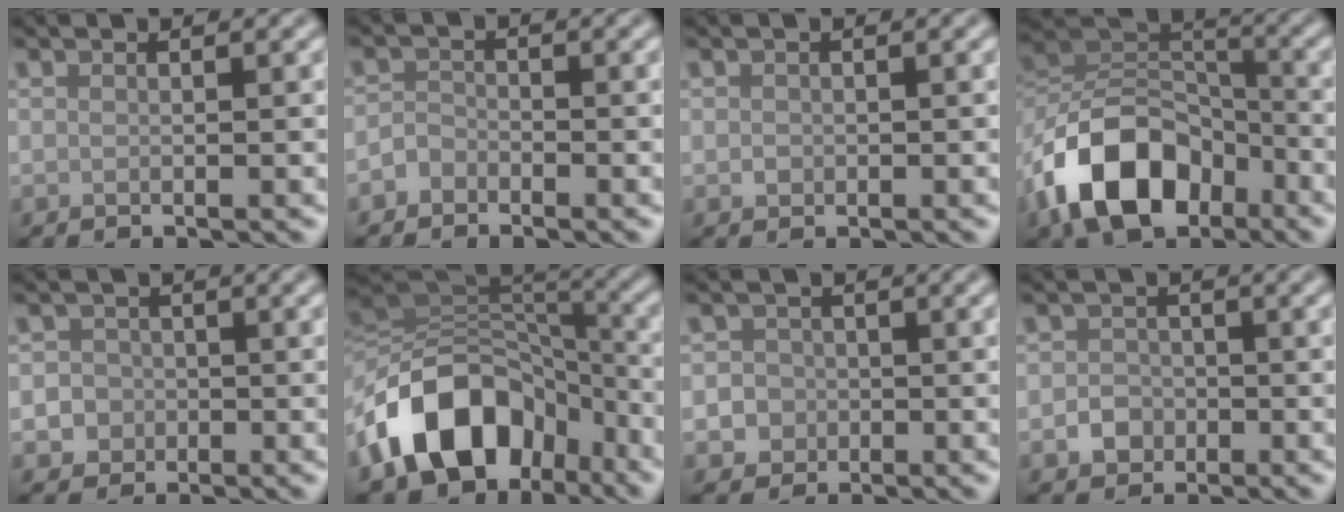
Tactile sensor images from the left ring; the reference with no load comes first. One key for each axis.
{"total": 1.4, "fx": -1.1, "fy": 0.9, "fz": 0.2, "tx": -0.002, "ty": 0.006, "tz": -0.026}
{"total": 0.7, "fx": -0.1, "fy": 0.7, "fz": 0.2, "tx": 0.001, "ty": -0.004, "tz": -0.003}
{"total": 11.1, "fx": -5.8, "fy": 7.0, "fz": 6.4, "tx": -0.116, "ty": 0.004, "tz": -0.119}
{"total": 2.8, "fx": -0.8, "fy": 2.6, "fz": 0.6, "tx": 0.015, "ty": 0.004, "tz": -0.028}
{"total": 12.8, "fx": -6.4, "fy": 8.7, "fz": 6.8, "tx": -0.117, "ty": 0.010, "tz": -0.124}
{"total": 3.1, "fx": -0.8, "fy": 2.9, "fz": 0.7, "tx": 0.017, "ty": 0.005, "tz": -0.031}
{"total": 2.1, "fx": -0.8, "fy": 1.8, "fz": 0.6, "tx": -0.001, "ty": 0.001, "tz": -0.019}